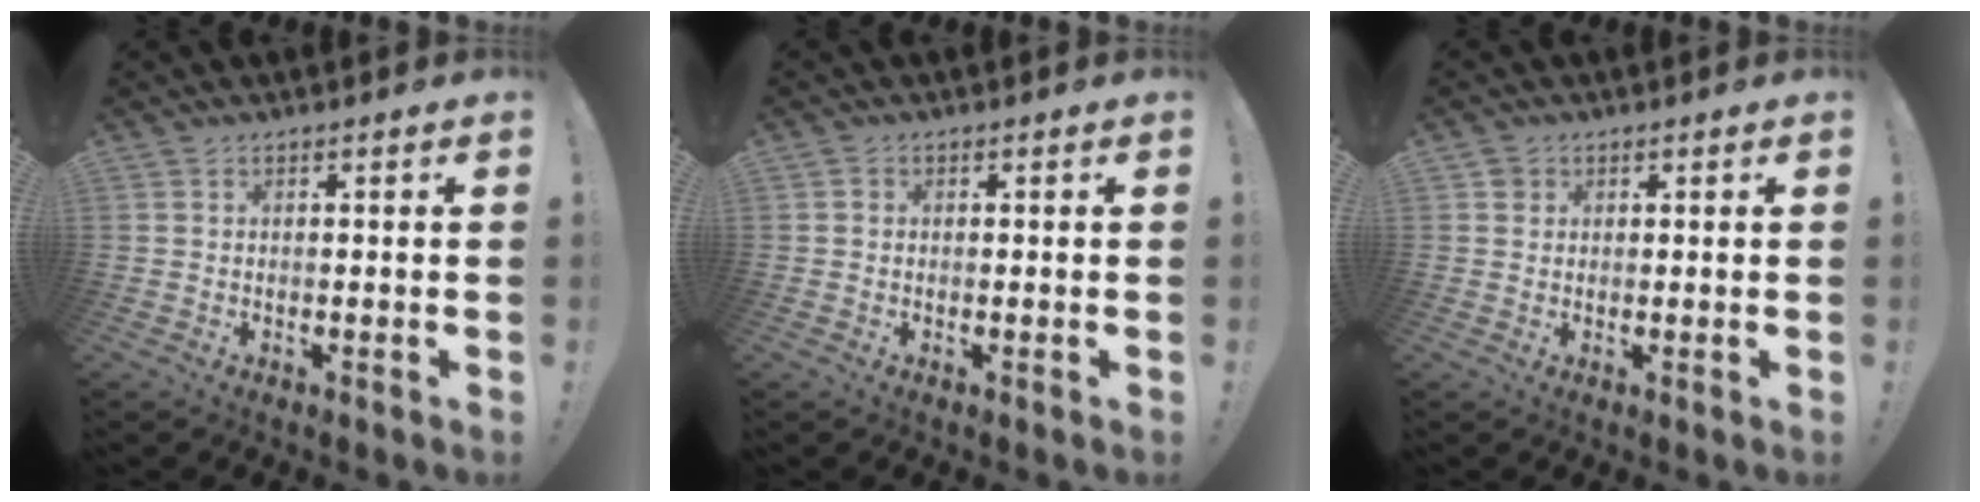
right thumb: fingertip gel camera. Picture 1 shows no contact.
{"total": 0.6, "force": [-0.1, 0.6, 0.2], "torque": [0.003, -0.001, -0.004]}
{"total": 2.0, "force": [1.0, 1.7, 0.3], "torque": [-0.002, 0.001, 0.017]}